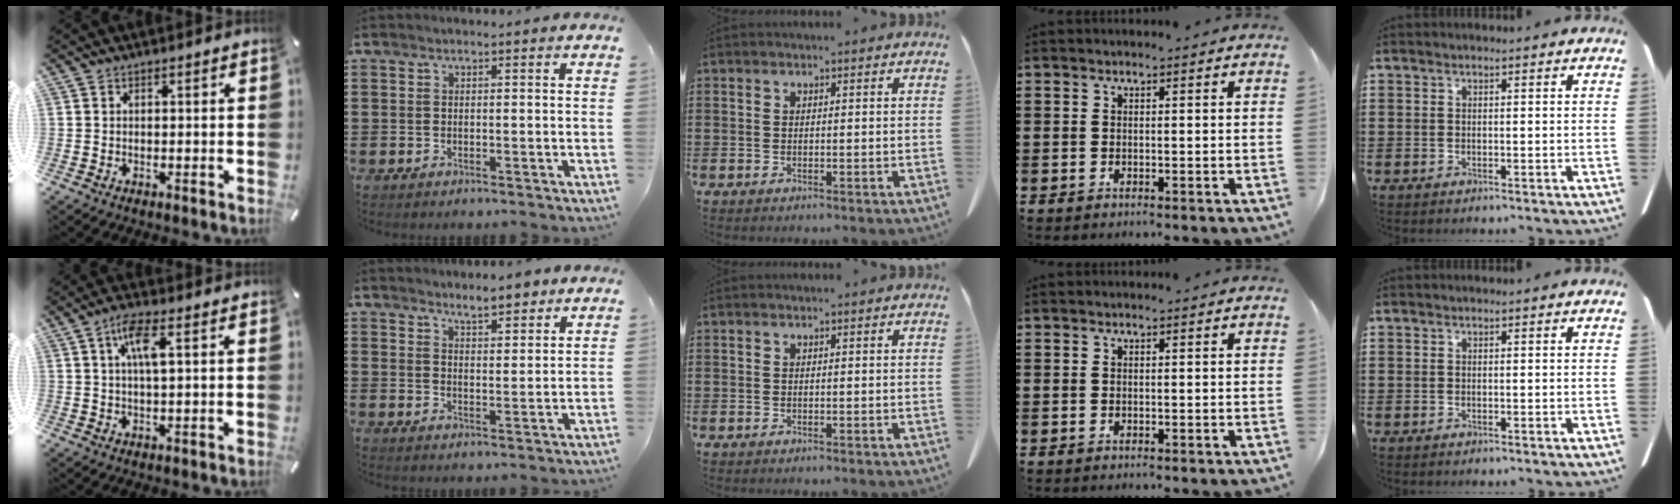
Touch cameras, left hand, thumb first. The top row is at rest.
{"thumb": {"total": 6.2, "force": [1.9, 1.6, 5.7], "torque": [-0.109, 0.003, 0.027]}, "index": {"total": 4.4, "force": [4.0, 1.0, 1.6], "torque": [-0.031, -0.010, 0.072]}}